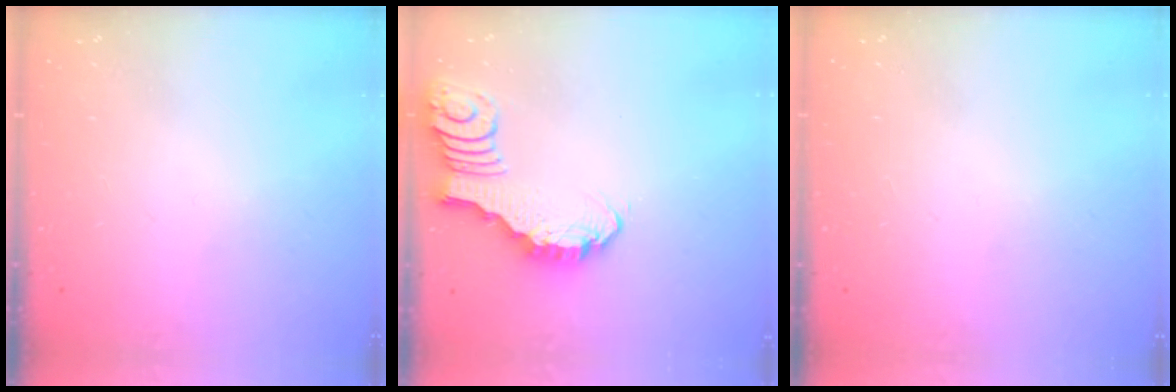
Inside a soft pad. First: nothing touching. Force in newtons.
{"total": 3.2, "press": 3.2, "slide": 0.3}
{"total": 0.0}